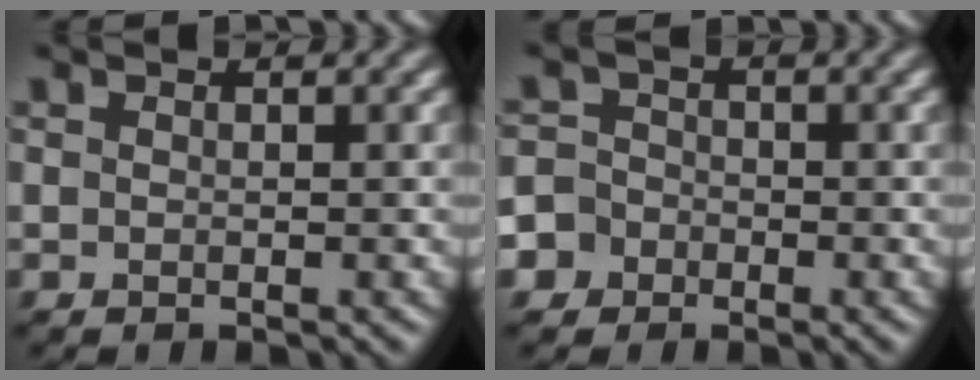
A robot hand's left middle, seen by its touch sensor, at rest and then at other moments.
{"total": 5.0, "force": [-2.6, 4.2, 0.7], "torque": [-0.001, 0.005, -0.073]}